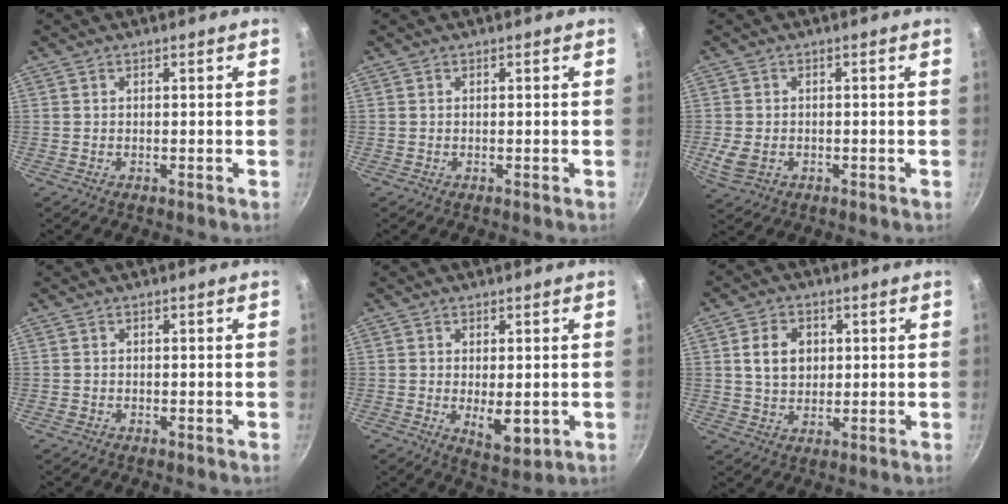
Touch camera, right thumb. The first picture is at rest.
{"total": 0.0}
{"total": 4.3, "force": [-1.2, 3.2, 2.7], "torque": [-0.060, -0.002, -0.018]}
{"total": 0.5, "force": [-0.3, 0.4, 0.1], "torque": [-0.003, 0.004, -0.004]}
{"total": 6.4, "force": [-0.7, 3.0, 5.6], "torque": [-0.076, -0.016, 0.000]}
{"total": 7.3, "force": [1.4, 5.6, 4.4], "torque": [-0.057, 0.002, 0.024]}